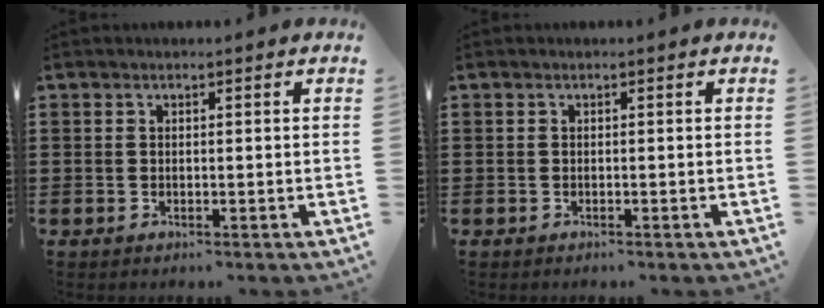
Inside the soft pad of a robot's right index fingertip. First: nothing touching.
{"total": 0.0}